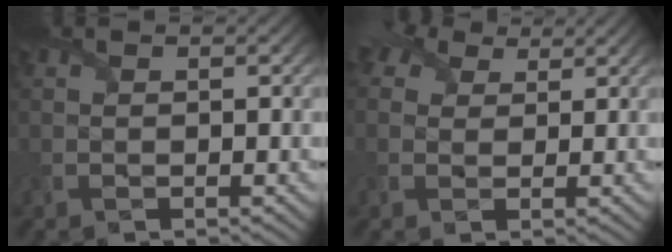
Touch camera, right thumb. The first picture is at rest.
{"total": 4.8, "force": [2.9, 3.1, 2.3], "torque": [-0.059, 0.013, 0.043]}